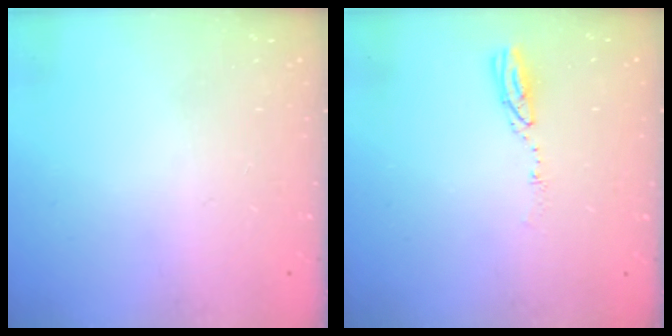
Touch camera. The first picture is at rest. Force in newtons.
{"total": 3.5, "press": 3.5, "slide": 0.3}